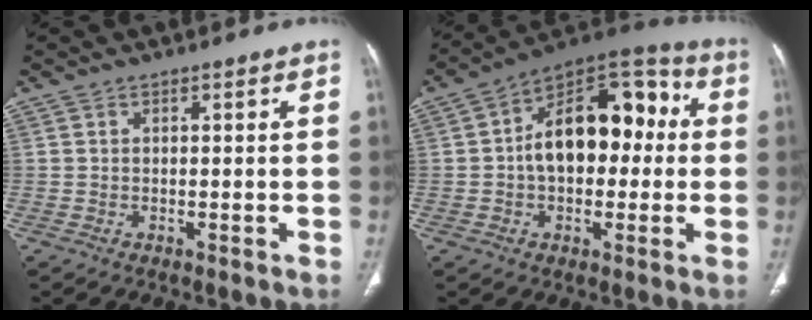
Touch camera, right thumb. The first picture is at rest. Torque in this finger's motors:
{"motor_torque": [1.54, 3.16, 1.60, -0.53, 0.17]}